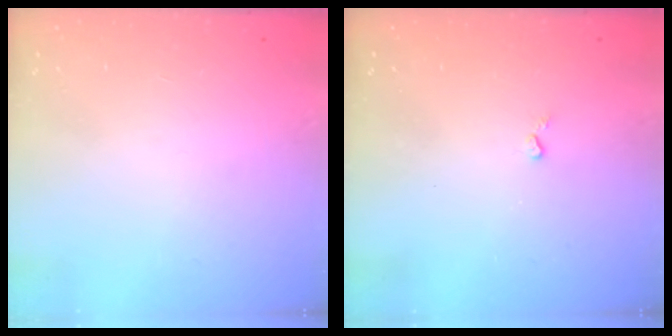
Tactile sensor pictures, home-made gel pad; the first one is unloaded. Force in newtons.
{"total": 3.1, "press": 3.1, "slide": 0.5}